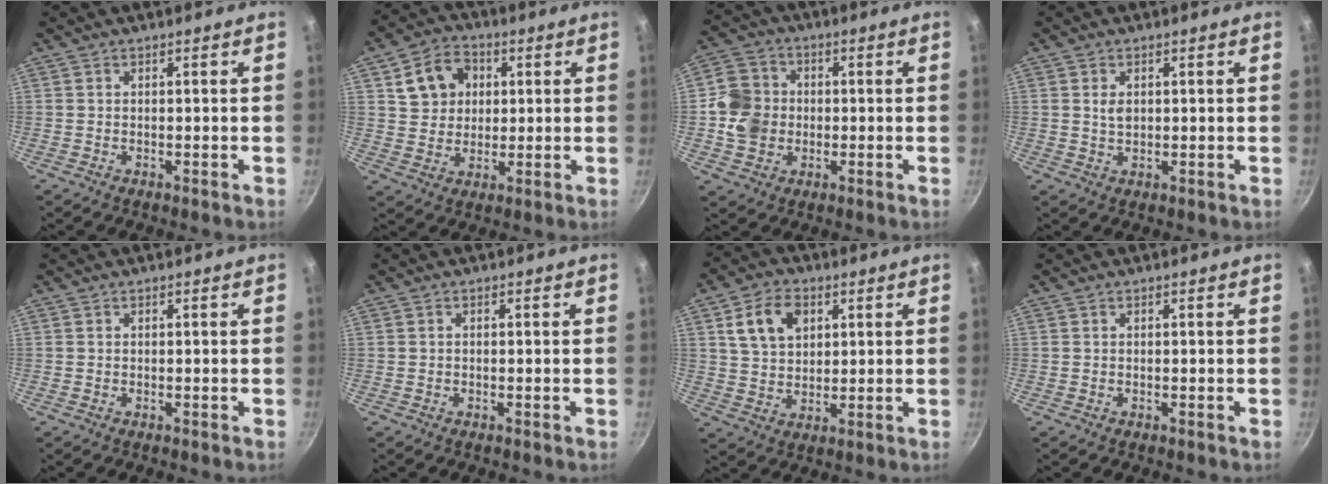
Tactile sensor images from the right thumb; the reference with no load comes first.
{"total": 10.2, "force": [3.0, 8.4, 4.9], "torque": [-0.051, 0.001, 0.051]}
{"total": 10.0, "force": [-0.7, 8.7, 4.8], "torque": [-0.075, 0.018, -0.018]}
{"total": 2.2, "force": [0.6, 1.4, 1.5], "torque": [-0.024, -0.006, 0.013]}
{"total": 0.0}
{"total": 0.0}
{"total": 9.9, "force": [3.7, 6.9, 6.0], "torque": [-0.087, -0.006, 0.069]}
{"total": 0.0}